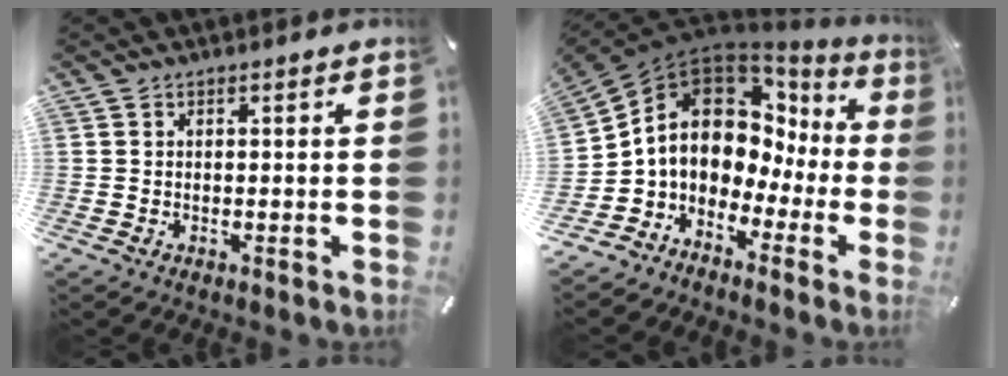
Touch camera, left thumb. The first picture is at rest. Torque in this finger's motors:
{"motor_torque": [0.90, 2.91, 1.29, -0.39, 0.24]}